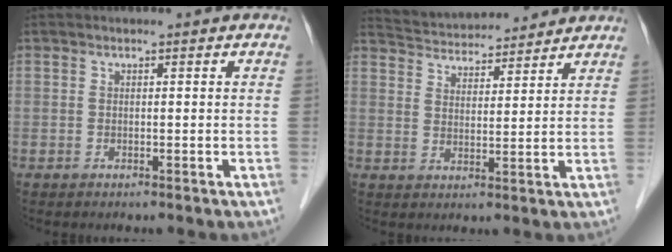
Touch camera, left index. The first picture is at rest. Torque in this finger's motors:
{"motor_torque": [-0.60, -0.96, 0.11, 0.08]}